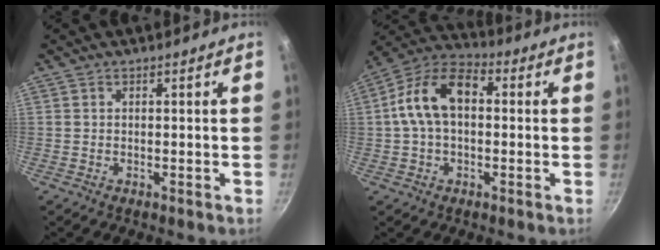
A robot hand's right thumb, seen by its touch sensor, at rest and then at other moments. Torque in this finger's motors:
{"motor_torque": [1.71, 2.00, 1.42, -0.36, 0.14]}